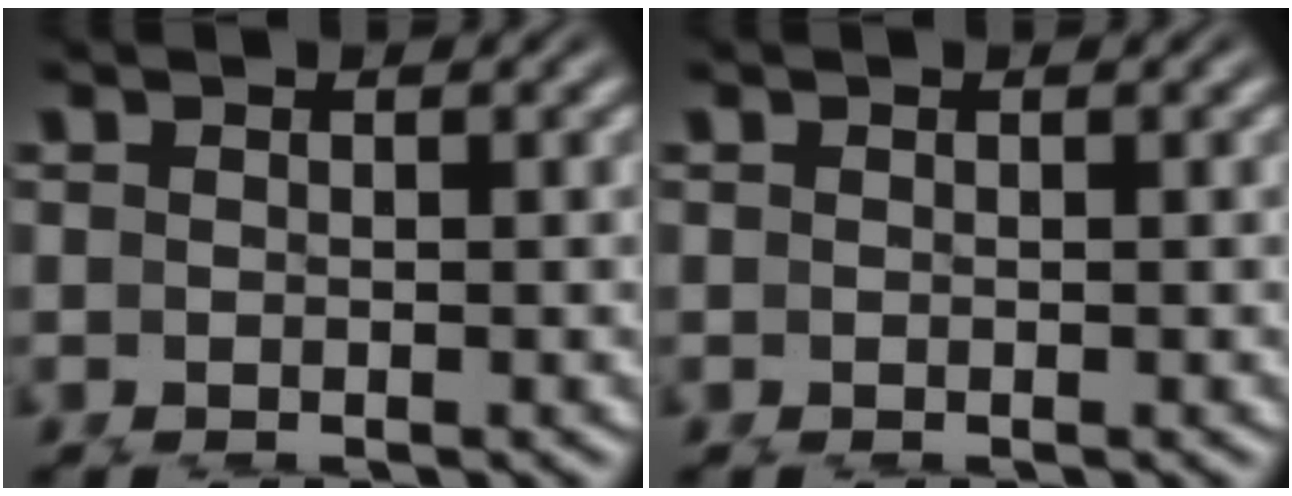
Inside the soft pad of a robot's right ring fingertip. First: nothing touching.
{"total": 0.0}